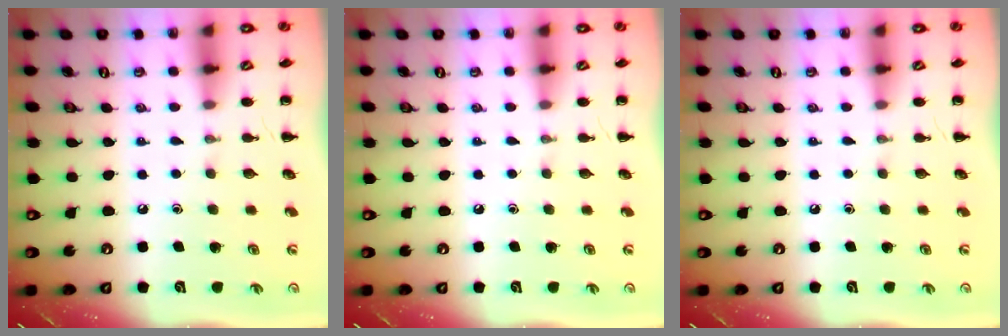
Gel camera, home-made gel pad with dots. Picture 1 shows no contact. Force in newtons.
{"total": 0.0}
{"total": 0.0}